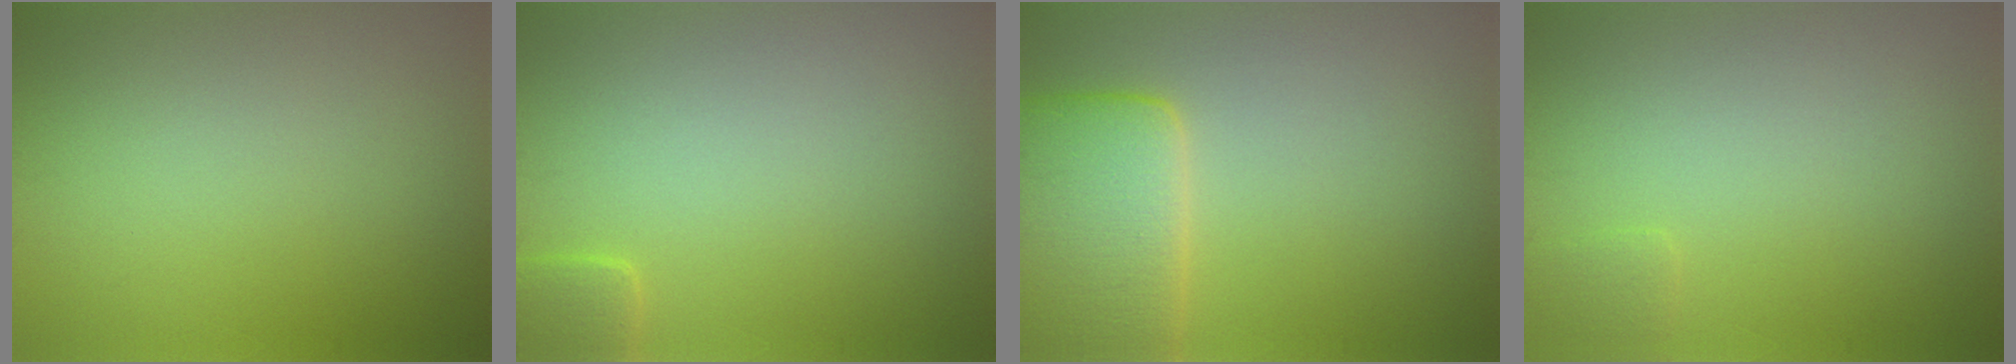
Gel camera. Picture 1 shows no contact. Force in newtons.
{"total": 1.9, "press": 1.9, "slide": 0.2}
{"total": 7.4, "press": 7.4, "slide": 0.5}
{"total": 0.7, "press": 0.7, "slide": 0.1}